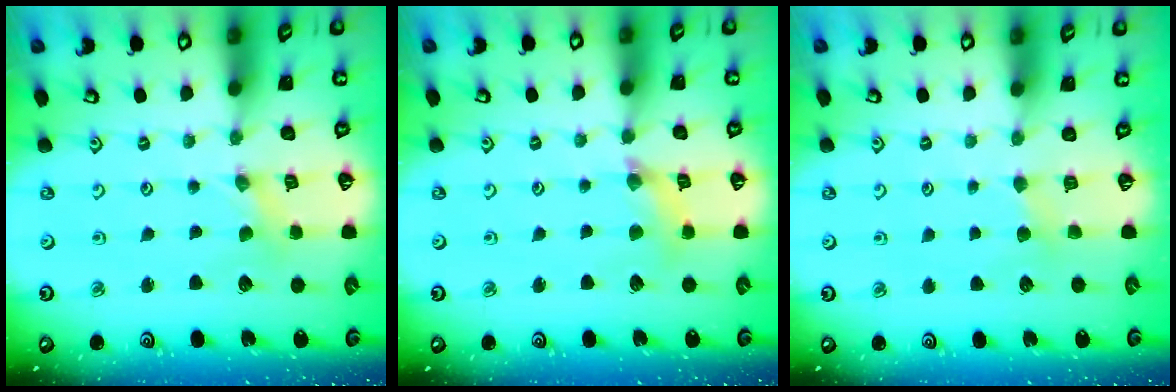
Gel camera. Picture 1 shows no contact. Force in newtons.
{"total": 5.3, "press": 5.3, "slide": 0.5}
{"total": 2.3, "press": 2.2, "slide": 0.4}